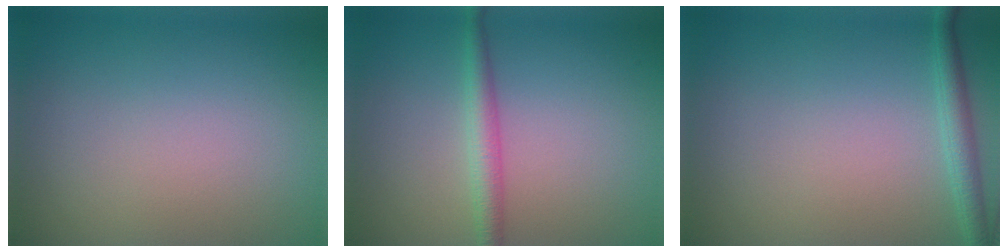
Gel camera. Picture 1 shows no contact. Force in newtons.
{"total": 2.4, "press": 2.4, "slide": 0.1}
{"total": 1.9, "press": 1.9, "slide": 0.1}